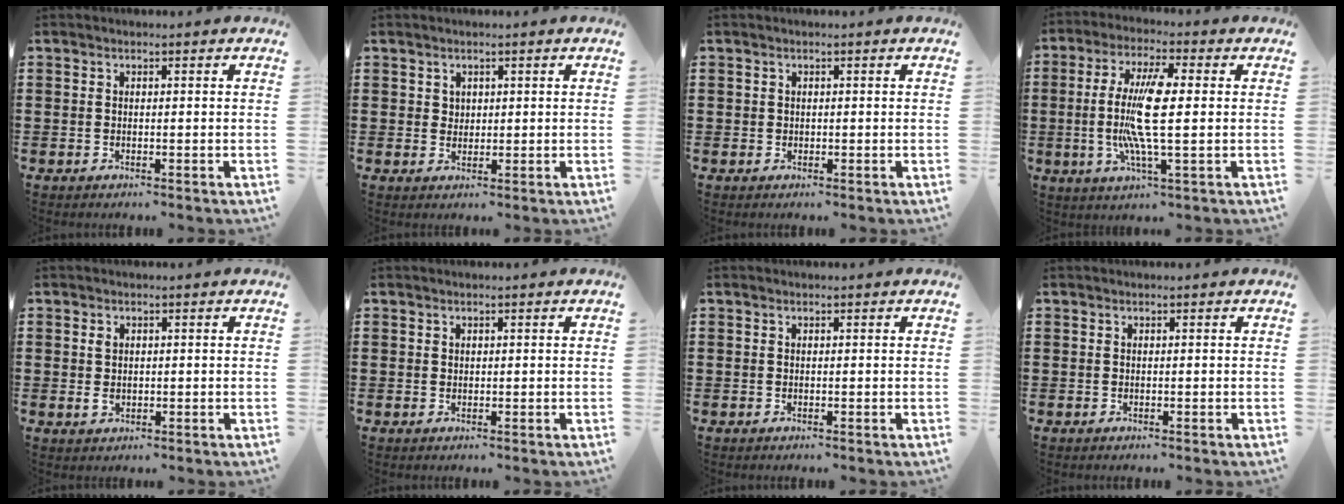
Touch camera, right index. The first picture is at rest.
{"total": 1.6, "force": [0.9, 1.2, 0.3], "torque": [-0.009, 0.006, 0.018]}
{"total": 0.6, "force": [0.2, 0.5, 0.0], "torque": [-0.001, 0.004, 0.003]}
{"total": 10.2, "force": [-0.1, 1.7, 10.1], "torque": [-0.213, -0.014, -0.012]}
{"total": 1.5, "force": [0.2, 0.9, 1.1], "torque": [-0.025, 0.001, 0.005]}
{"total": 0.6, "force": [0.3, 0.5, 0.1], "torque": [-0.004, 0.003, 0.006]}
{"total": 0.0}
{"total": 0.0}